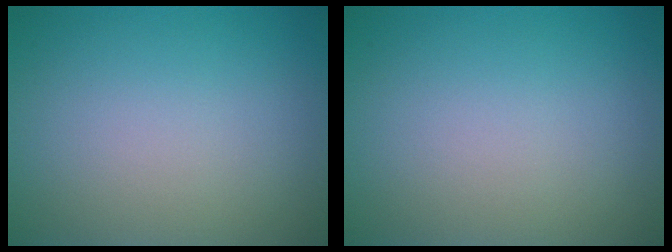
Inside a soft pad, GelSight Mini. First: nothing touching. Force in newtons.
{"total": 0.0}